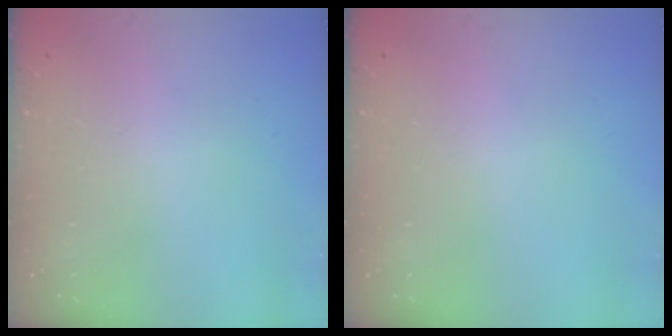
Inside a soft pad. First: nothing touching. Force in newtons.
{"total": 0.0}